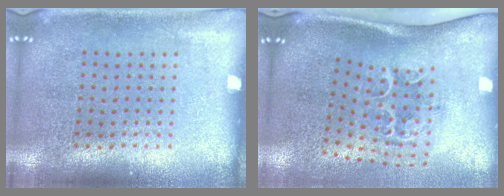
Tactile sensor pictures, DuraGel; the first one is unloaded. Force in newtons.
{"total": 1.7, "press": 1.3, "slide": 1.1}